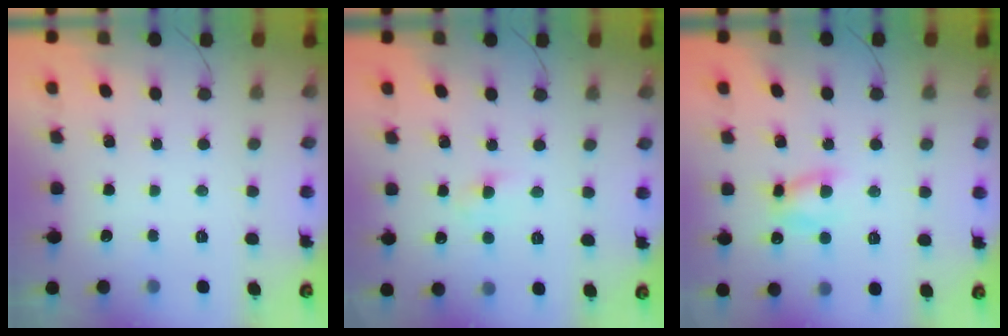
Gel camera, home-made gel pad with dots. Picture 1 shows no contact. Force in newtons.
{"total": 2.5, "press": 2.3, "slide": 0.9}
{"total": 6.0, "press": 5.8, "slide": 1.2}